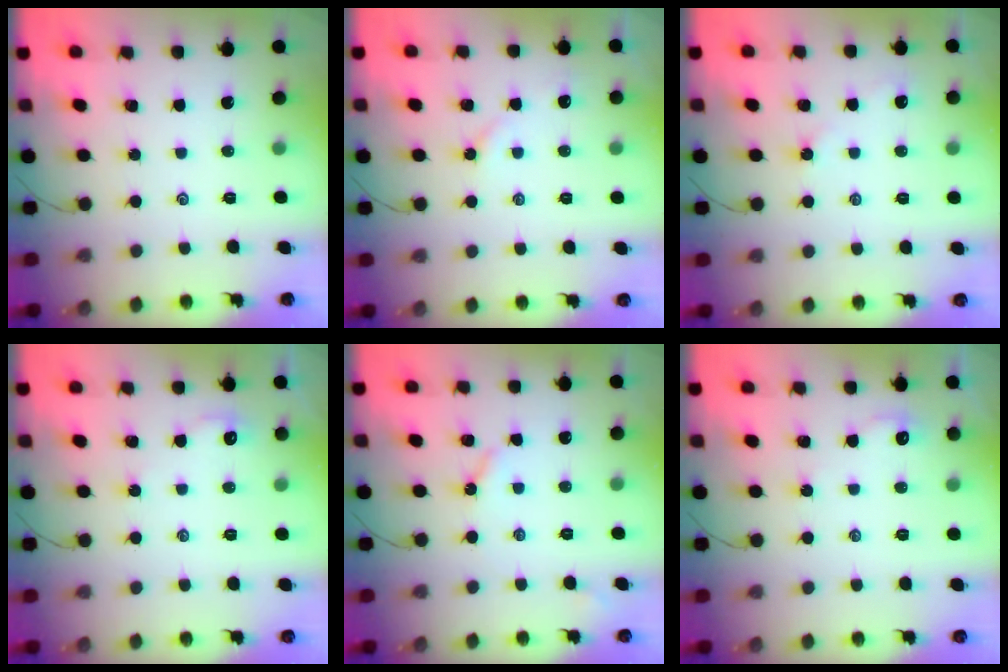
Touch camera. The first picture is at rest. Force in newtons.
{"total": 3.3, "press": 3.2, "slide": 0.6}
{"total": 2.3, "press": 2.3, "slide": 0.5}
{"total": 1.8, "press": 1.8, "slide": 0.3}
{"total": 3.0, "press": 2.9, "slide": 0.6}
{"total": 1.8, "press": 1.8, "slide": 0.3}